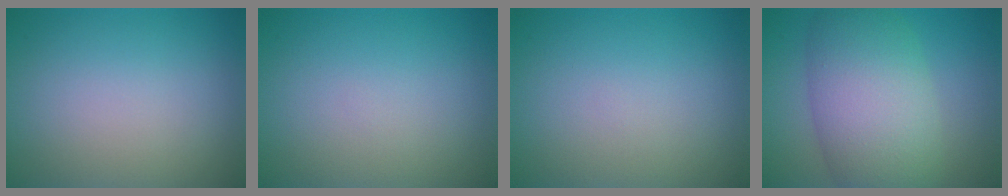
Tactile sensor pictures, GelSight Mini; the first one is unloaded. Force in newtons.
{"total": 0.0}
{"total": 0.0}
{"total": 9.4, "press": 9.4, "slide": 0.2}